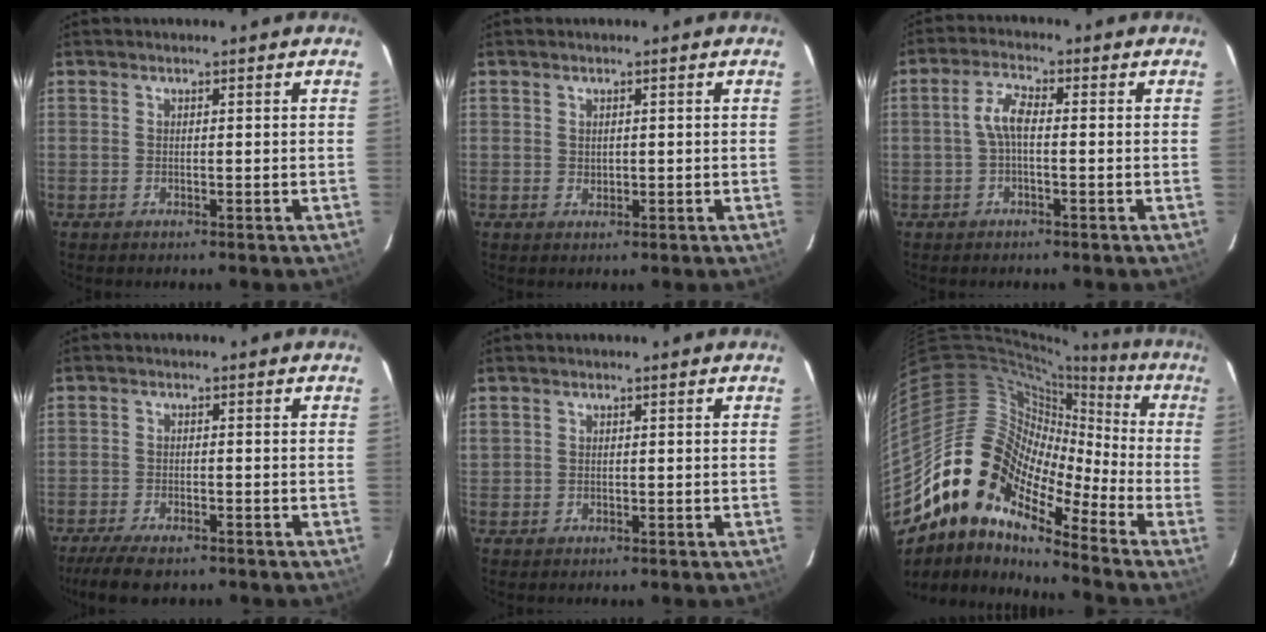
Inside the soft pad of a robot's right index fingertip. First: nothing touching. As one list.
[{"total": 1.0, "force": [0.4, 0.9, 0.3], "torque": [-0.004, 0.003, 0.008]}, {"total": 3.8, "force": [-0.6, 1.3, 3.6], "torque": [-0.078, 0.013, -0.012]}, {"total": 7.4, "force": [-5.9, 2.1, 4.0], "torque": [-0.102, -0.023, -0.102]}, {"total": 1.1, "force": [0.3, 1.0, 0.2], "torque": [0.000, 0.003, 0.004]}, {"total": 15.2, "force": [-9.7, 7.5, 9.0], "torque": [-0.141, 0.006, -0.203]}]